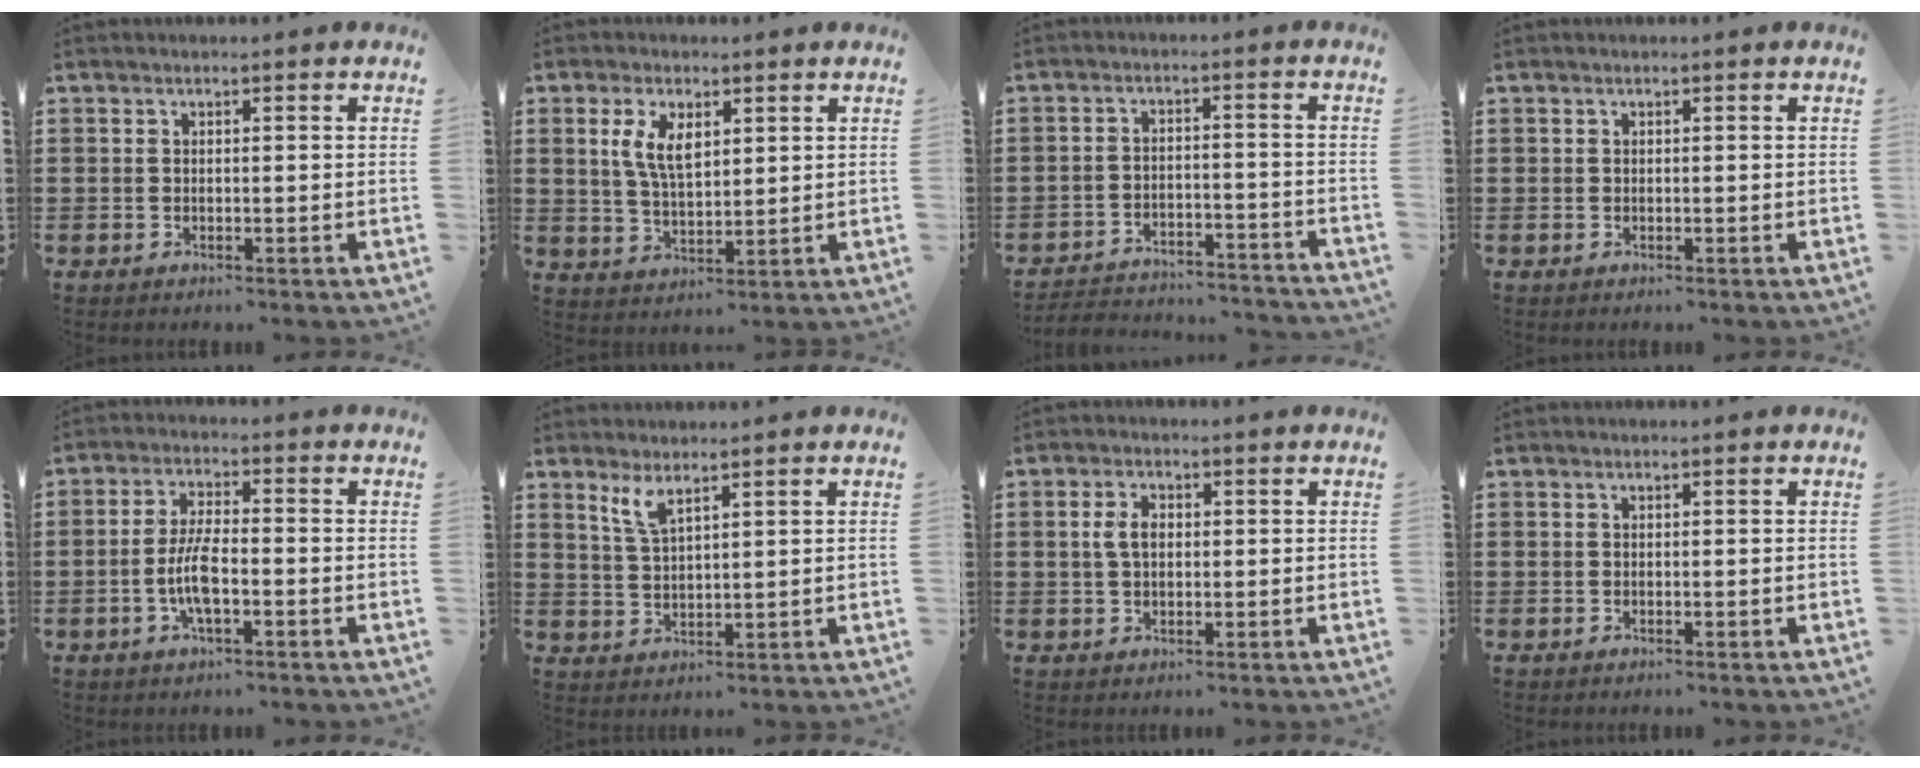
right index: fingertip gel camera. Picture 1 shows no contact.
{"total": 5.8, "force": [2.1, 2.7, 4.6], "torque": [-0.099, 0.007, 0.037]}
{"total": 4.0, "force": [-3.9, 0.6, 0.7], "torque": [-0.025, 0.002, -0.084]}
{"total": 0.0}
{"total": 6.0, "force": [-1.6, 1.7, 5.6], "torque": [-0.125, -0.006, -0.035]}
{"total": 3.3, "force": [2.4, 0.8, 2.1], "torque": [-0.048, 0.004, 0.043]}
{"total": 3.4, "force": [0.5, 2.0, 2.7], "torque": [-0.066, 0.008, 0.004]}
{"total": 0.0}